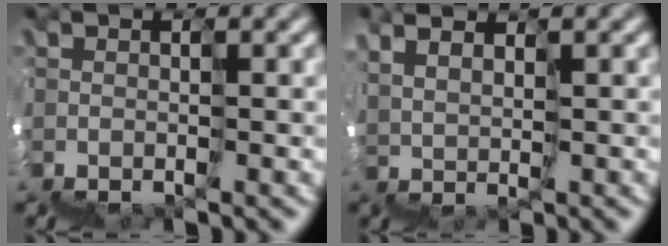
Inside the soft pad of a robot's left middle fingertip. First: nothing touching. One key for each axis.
{"total": 4.4, "fx": 4.0, "fy": -1.1, "fz": -1.6, "tx": 0.014, "ty": 0.030, "tz": 0.071}